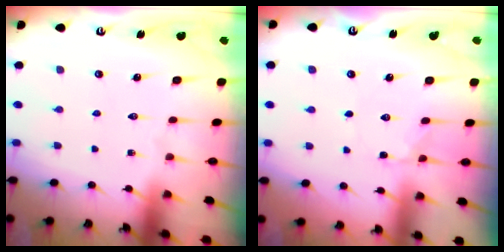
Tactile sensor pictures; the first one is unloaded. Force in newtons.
{"total": 2.2, "press": 2.2, "slide": 0.6}